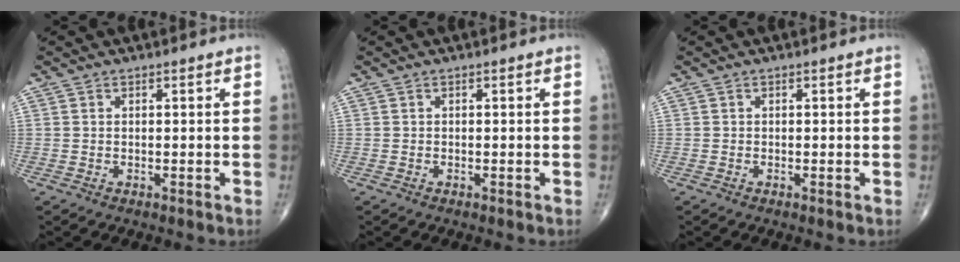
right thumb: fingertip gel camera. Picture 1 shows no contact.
{"total": 0.0}
{"total": 0.0}